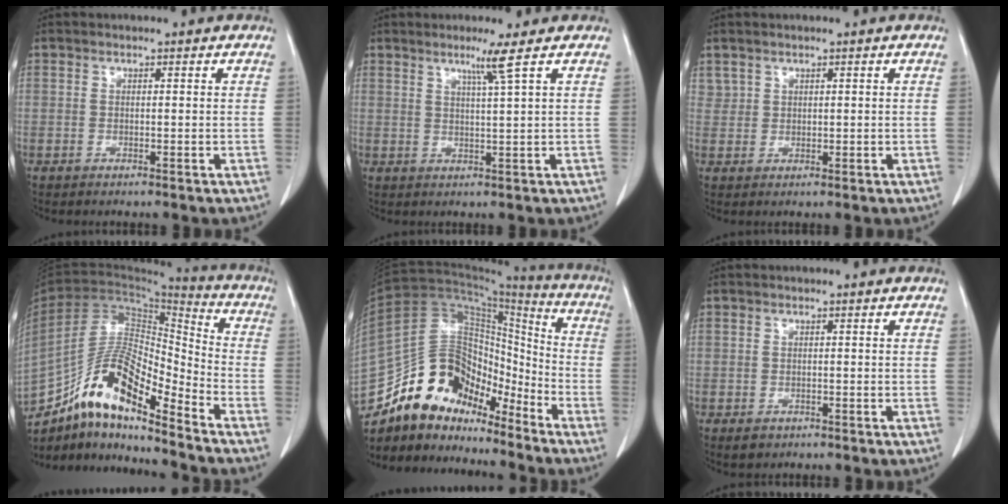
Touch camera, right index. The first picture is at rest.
{"total": 3.4, "force": [1.9, -1.4, 2.4], "torque": [-0.048, -0.011, 0.041]}
{"total": 1.6, "force": [1.1, 1.2, 0.2], "torque": [0.002, 0.002, 0.023]}
{"total": 15.2, "force": [-11.0, 3.3, 9.9], "torque": [-0.172, 0.032, -0.193]}
{"total": 17.2, "force": [-13.5, 7.7, 7.2], "torque": [-0.112, 0.078, -0.238]}
{"total": 1.7, "force": [-0.8, 1.4, 0.5], "torque": [-0.008, 0.001, -0.006]}